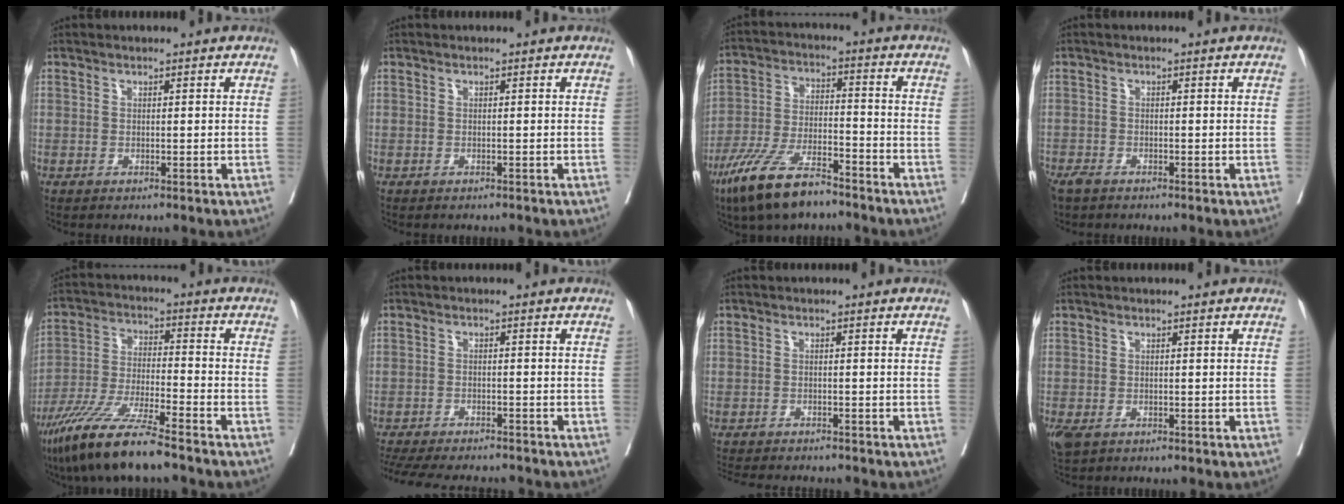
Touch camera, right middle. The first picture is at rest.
{"total": 0.9, "force": [-0.9, 0.2, 0.3], "torque": [-0.010, -0.004, -0.013]}
{"total": 12.0, "force": [-8.6, 3.0, 7.8], "torque": [-0.160, -0.022, -0.163]}
{"total": 2.7, "force": [-2.3, 1.1, 1.1], "torque": [-0.023, -0.005, -0.040]}
{"total": 12.3, "force": [-9.1, 0.4, 8.2], "torque": [-0.166, -0.033, -0.170]}
{"total": 15.5, "force": [-13.9, 3.2, 6.1], "torque": [-0.151, -0.022, -0.192]}
{"total": 9.5, "force": [-8.7, 1.6, 3.5], "torque": [-0.056, -0.014, -0.117]}
{"total": 4.1, "force": [-2.1, 2.6, 2.3], "torque": [-0.061, -0.013, -0.032]}